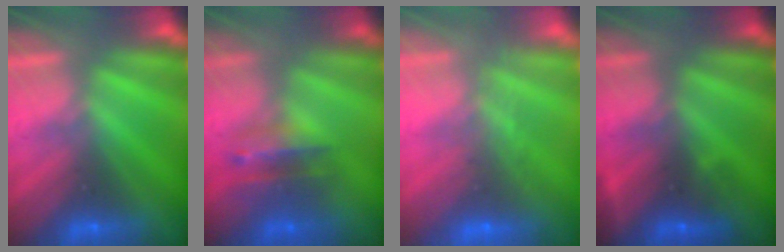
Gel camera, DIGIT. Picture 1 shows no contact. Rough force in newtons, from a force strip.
{"total": 2.8}
{"total": 8.1}
{"total": 2.7}